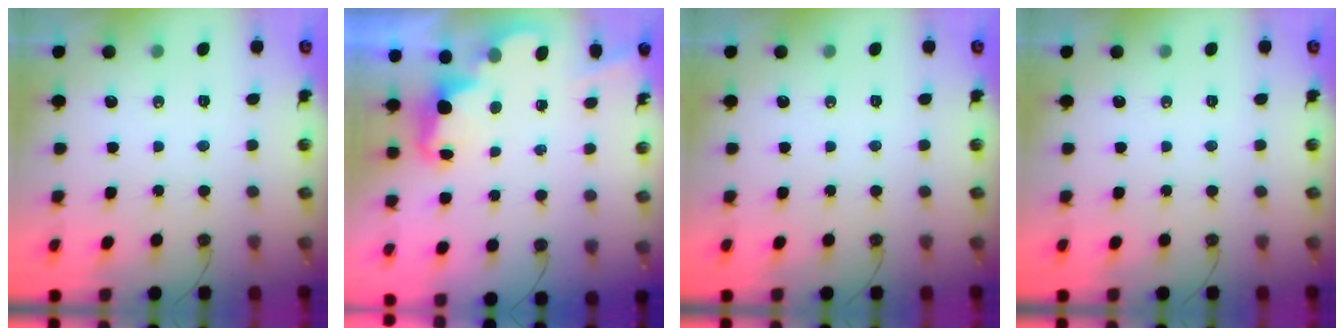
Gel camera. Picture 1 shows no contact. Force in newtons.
{"total": 2.6, "press": 2.5, "slide": 0.6}
{"total": 0.0}
{"total": 0.0}